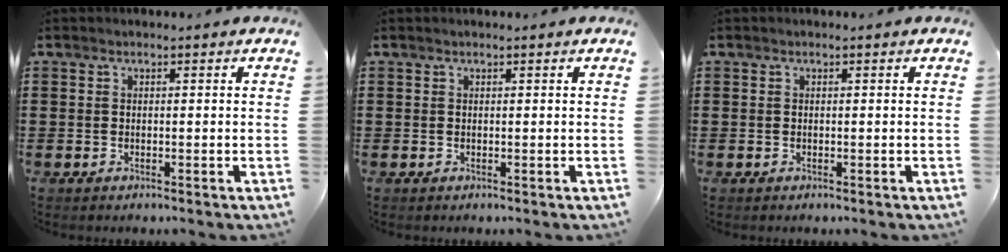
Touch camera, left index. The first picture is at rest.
{"total": 0.0}
{"total": 0.0}